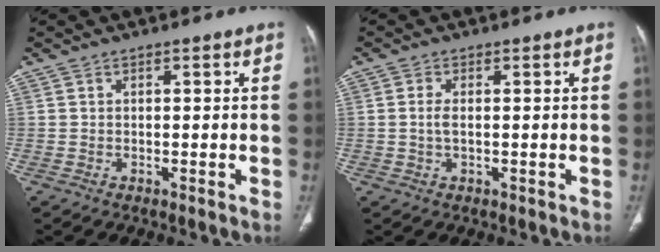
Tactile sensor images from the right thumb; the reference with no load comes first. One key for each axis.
{"total": 2.1, "fx": 0.0, "fy": 0.9, "fz": 1.9, "tx": -0.040, "ty": 0.001, "tz": 0.000}